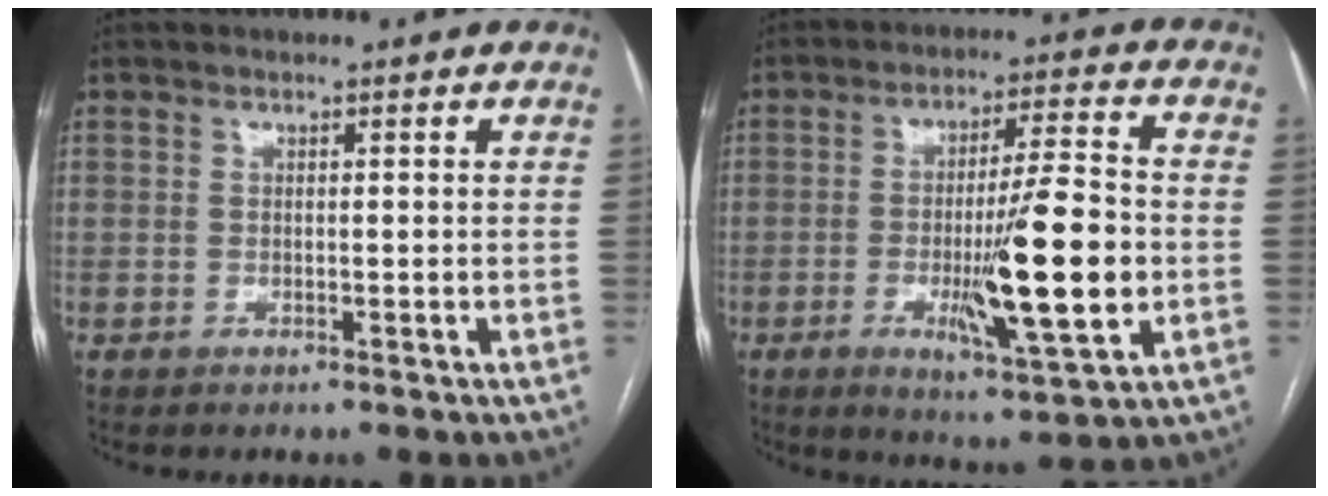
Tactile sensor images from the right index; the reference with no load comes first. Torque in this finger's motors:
{"motor_torque": [2.14, 0.00, 1.05, 0.21]}